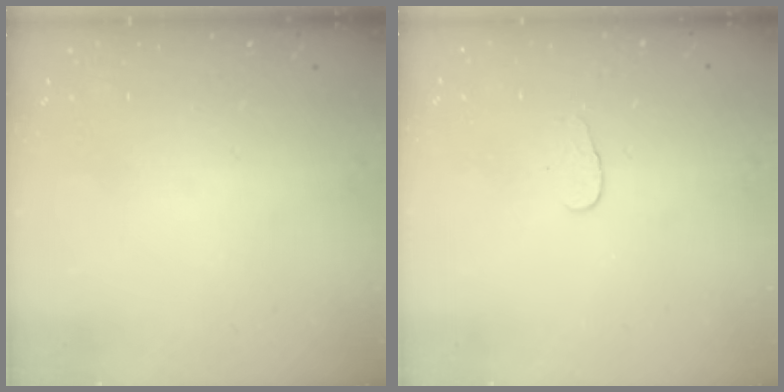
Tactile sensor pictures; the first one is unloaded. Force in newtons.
{"total": 3.3, "press": 3.3, "slide": 0.3}